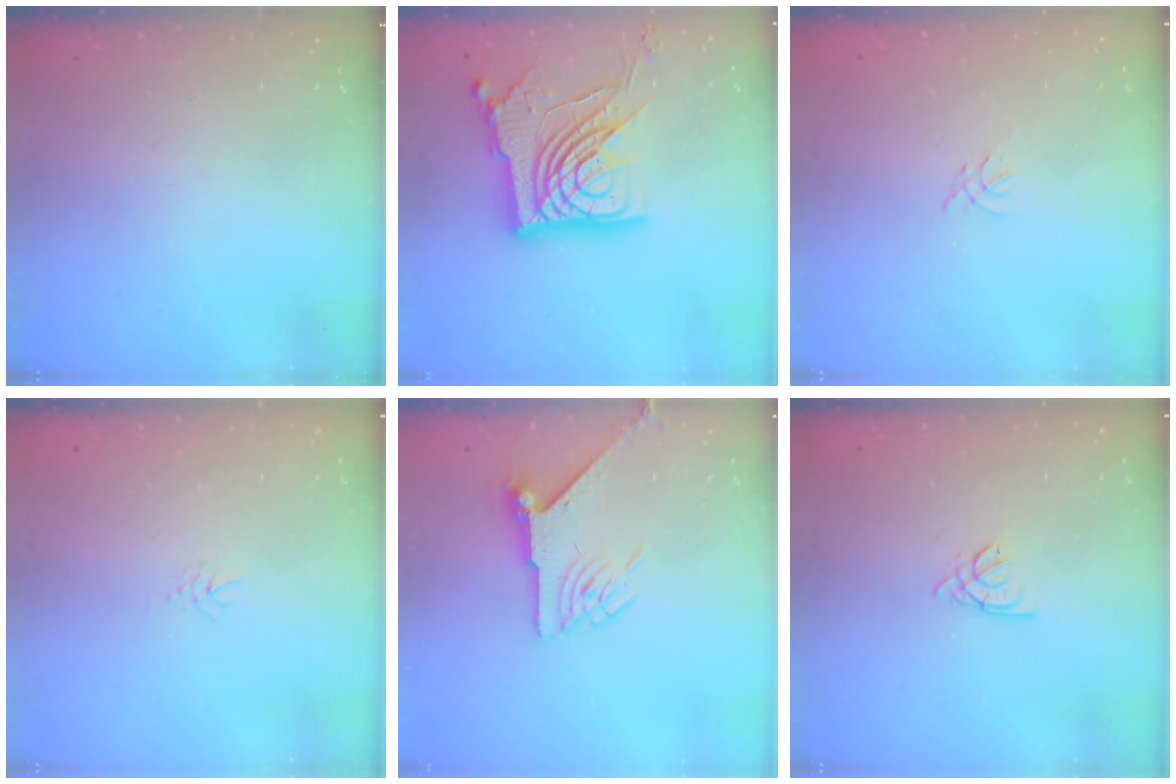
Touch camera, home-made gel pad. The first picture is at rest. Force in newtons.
{"total": 22.5, "press": 22.4, "slide": 2.7}
{"total": 0.0}
{"total": 3.3, "press": 3.3, "slide": 0.4}
{"total": 6.7, "press": 6.7, "slide": 0.1}
{"total": 1.8, "press": 1.7, "slide": 0.5}